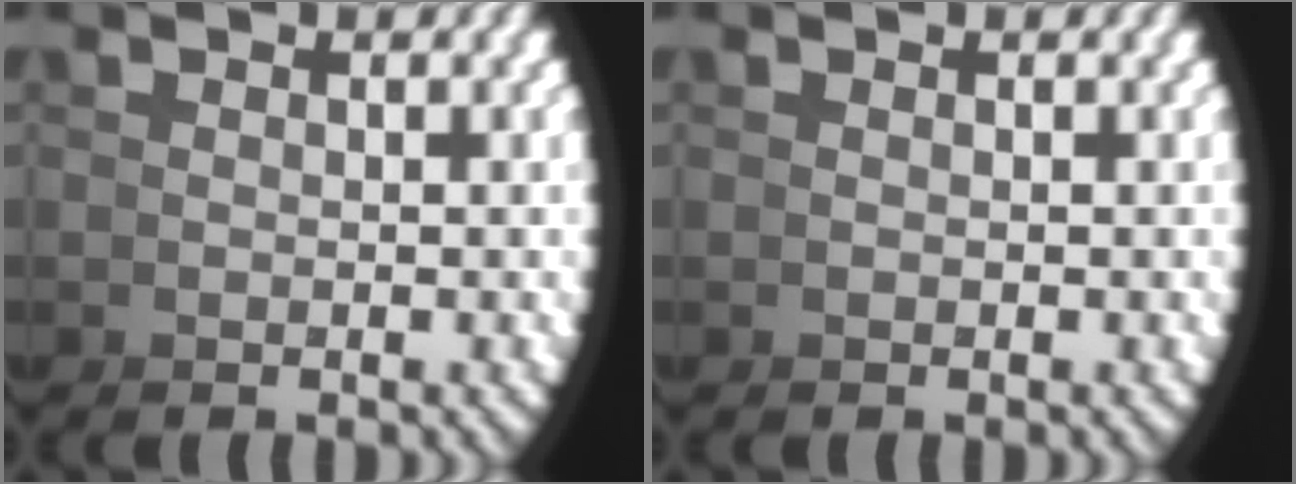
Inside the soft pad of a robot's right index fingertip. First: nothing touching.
{"total": 0.0}